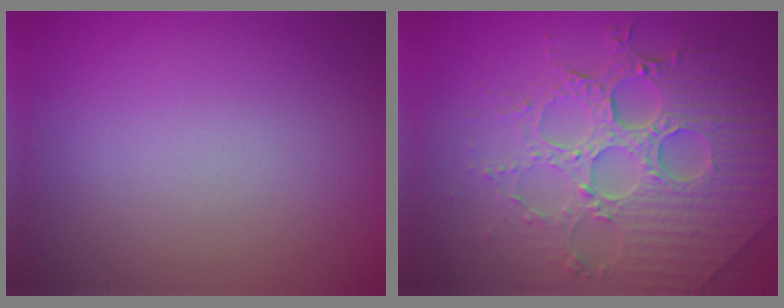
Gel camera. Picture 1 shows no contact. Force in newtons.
{"total": 8.2, "press": 6.0, "slide": 5.6}